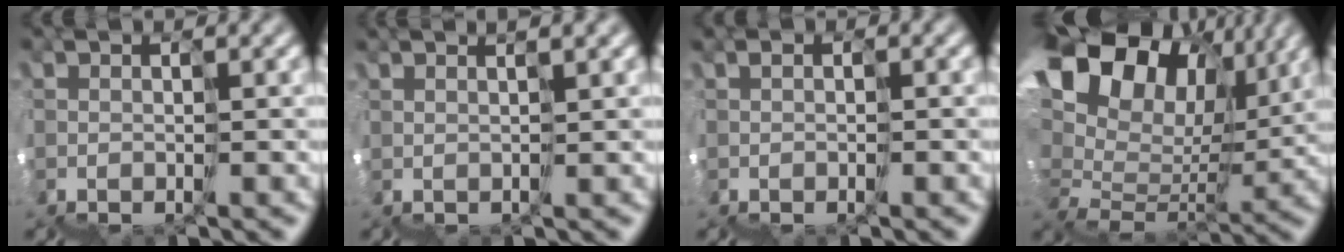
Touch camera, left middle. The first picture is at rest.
{"total": 2.6, "force": [1.7, 0.6, 1.8], "torque": [-0.005, 0.038, 0.026]}
{"total": 0.5, "force": [-0.5, 0.1, 0.1], "torque": [-0.021, -0.005, 0.000]}
{"total": 11.7, "force": [8.2, 7.2, 4.3], "torque": [-0.100, 0.078, 0.135]}